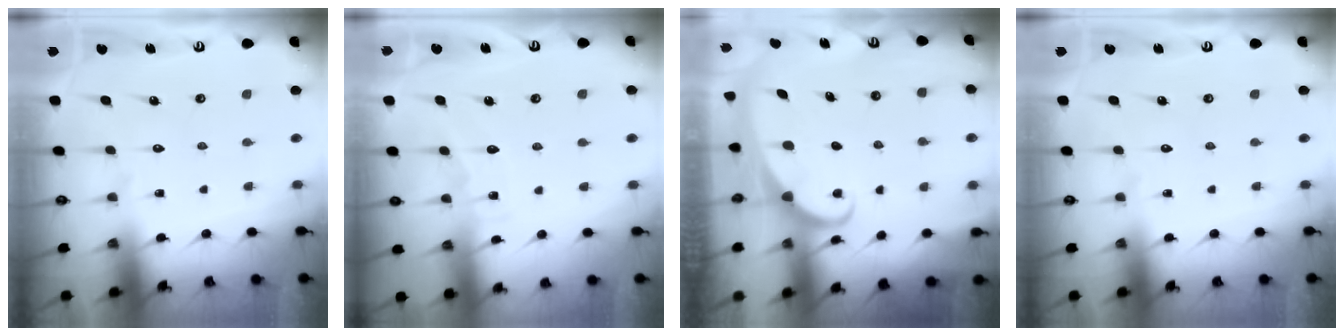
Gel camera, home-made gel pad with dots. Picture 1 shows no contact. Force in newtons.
{"total": 4.7, "press": 4.6, "slide": 0.5}
{"total": 1.9, "press": 1.9, "slide": 0.1}
{"total": 0.0}